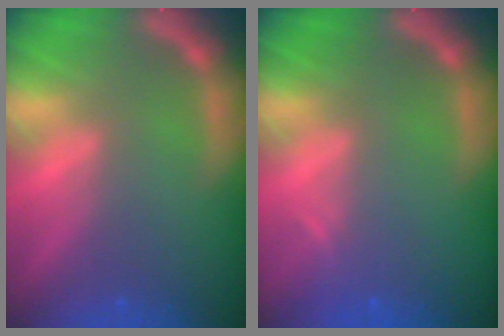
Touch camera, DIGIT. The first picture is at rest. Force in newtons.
{"total": 0.9}